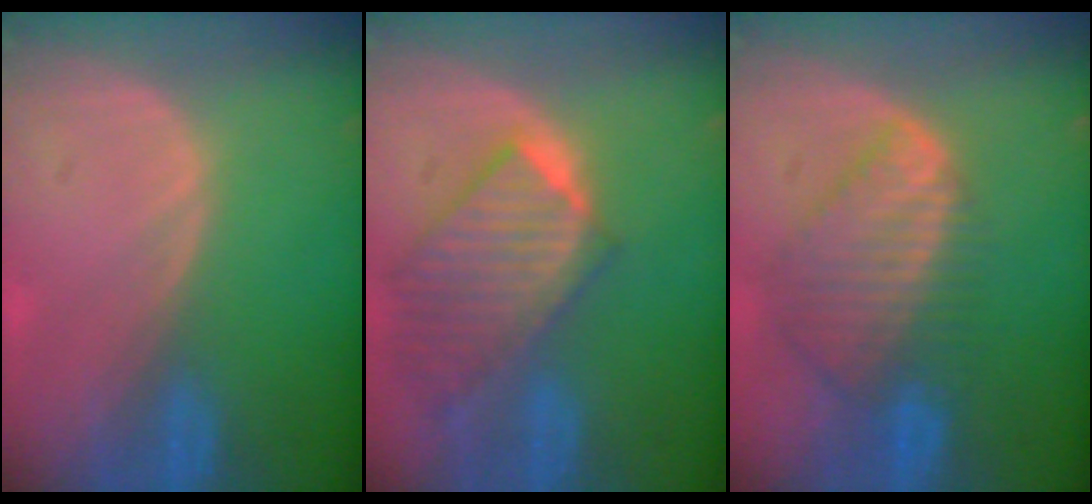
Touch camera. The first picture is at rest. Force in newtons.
{"total": 10.0, "press": 8.8, "slide": 4.7}
{"total": 8.8, "press": 7.6, "slide": 4.4}